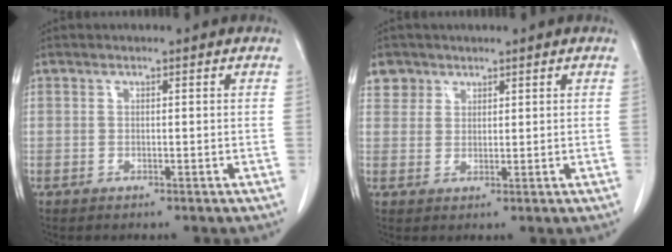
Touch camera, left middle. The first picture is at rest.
{"total": 3.1, "force": [2.0, 2.3, -0.2], "torque": [0.013, 0.002, 0.033]}